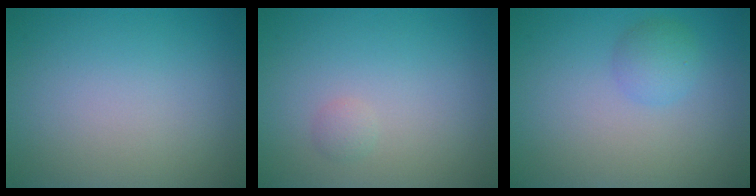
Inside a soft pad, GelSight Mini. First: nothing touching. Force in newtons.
{"total": 0.7, "press": 0.7, "slide": 0.0}
{"total": 1.8, "press": 1.8, "slide": 0.1}